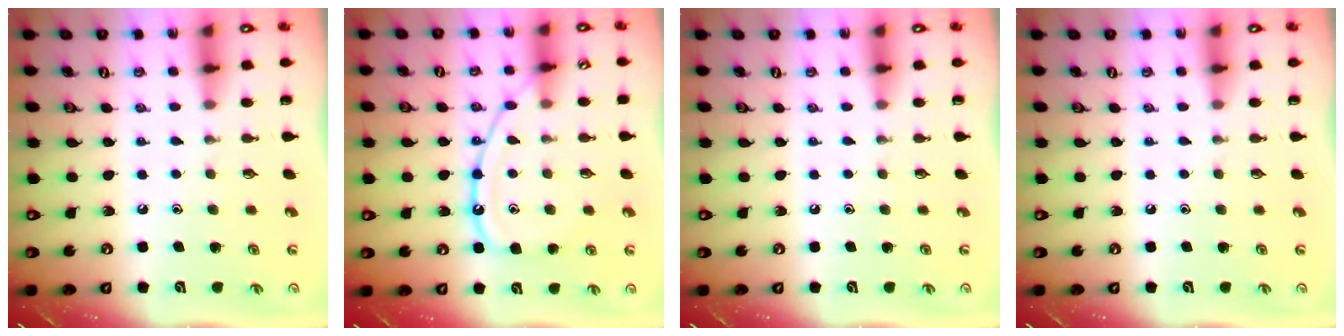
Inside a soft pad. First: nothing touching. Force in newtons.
{"total": 12.9, "press": 12.8, "slide": 1.3}
{"total": 0.0}
{"total": 0.0}